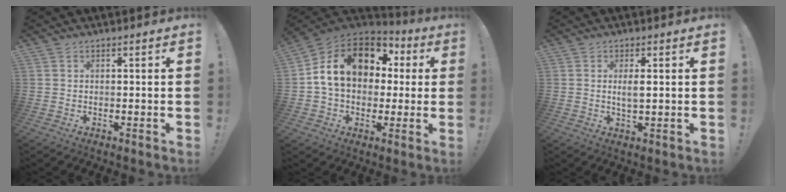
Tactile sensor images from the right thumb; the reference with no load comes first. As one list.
[{"total": 18.2, "force": [4.9, 13.0, 11.8], "torque": [-0.175, -0.002, 0.098]}, {"total": 3.3, "force": [0.7, 1.0, 3.1], "torque": [-0.052, -0.011, 0.006]}]